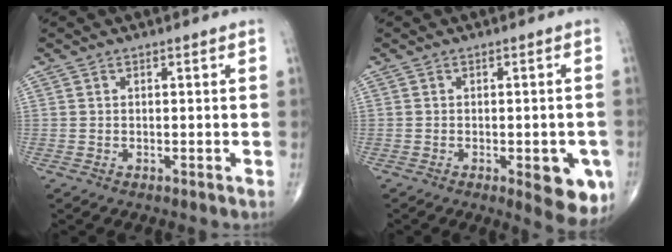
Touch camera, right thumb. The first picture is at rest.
{"total": 8.6, "force": [-3.0, 3.1, 7.4], "torque": [-0.065, -0.003, -0.030]}